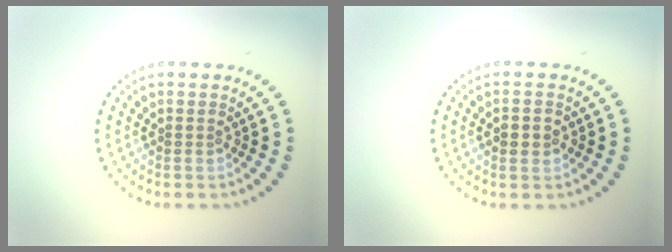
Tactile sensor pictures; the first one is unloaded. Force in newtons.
{"total": 2.1, "press": 2.1, "slide": 0.0}